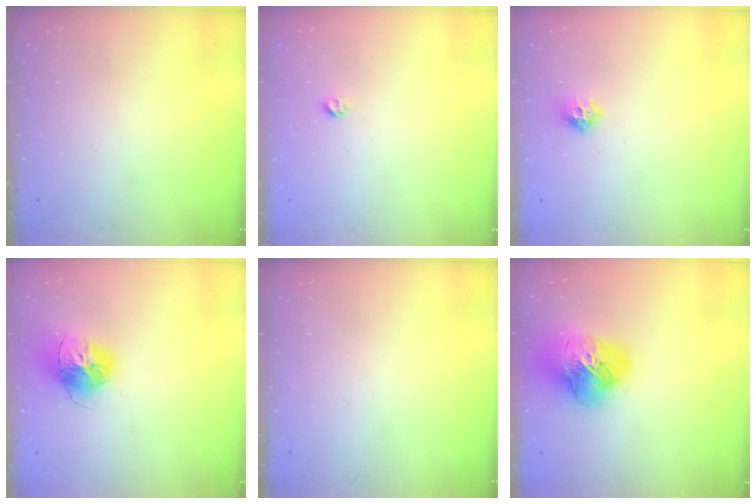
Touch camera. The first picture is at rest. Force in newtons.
{"total": 3.3, "press": 3.3, "slide": 0.5}
{"total": 6.8, "press": 6.8, "slide": 0.3}
{"total": 15.1, "press": 15.0, "slide": 1.5}
{"total": 0.0}
{"total": 17.3, "press": 17.2, "slide": 2.0}